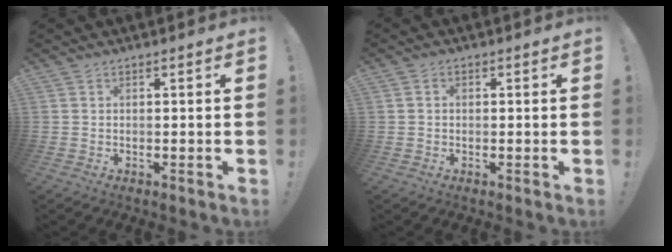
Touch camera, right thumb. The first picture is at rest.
{"total": 1.0, "force": [-0.3, 0.8, 0.4], "torque": [-0.006, 0.003, -0.006]}